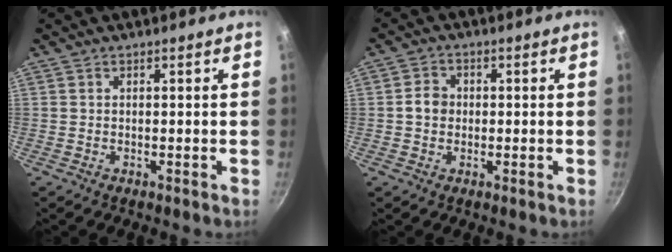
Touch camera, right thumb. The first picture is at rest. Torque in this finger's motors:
{"motor_torque": [0.90, 0.97, 0.54, -0.39, 0.00]}